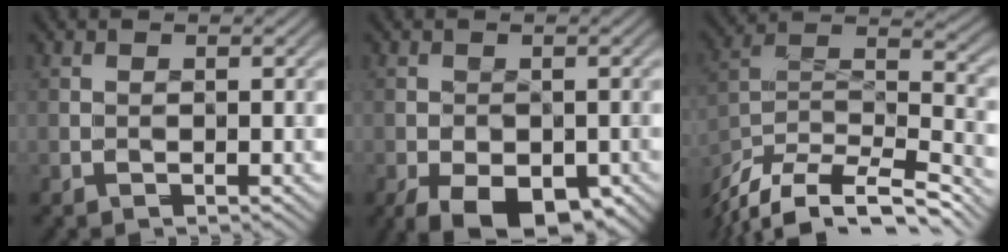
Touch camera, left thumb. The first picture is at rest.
{"total": 8.5, "force": [-5.1, 4.1, 5.4], "torque": [-0.093, -0.018, -0.069]}
{"total": 13.1, "force": [-10.5, 4.0, 6.8], "torque": [-0.161, 0.004, -0.170]}